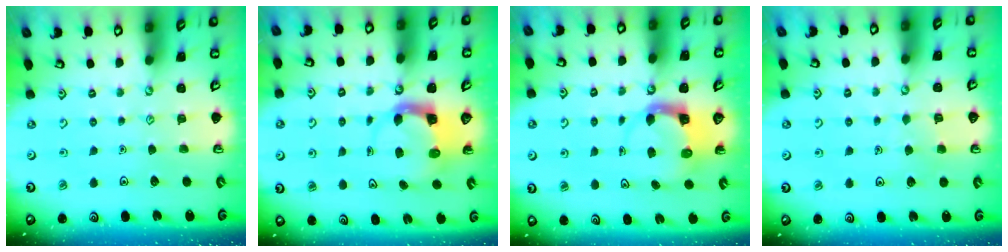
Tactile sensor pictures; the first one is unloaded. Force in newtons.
{"total": 3.6, "press": 3.5, "slide": 0.5}
{"total": 3.7, "press": 3.7, "slide": 0.6}
{"total": 4.2, "press": 4.2, "slide": 0.3}